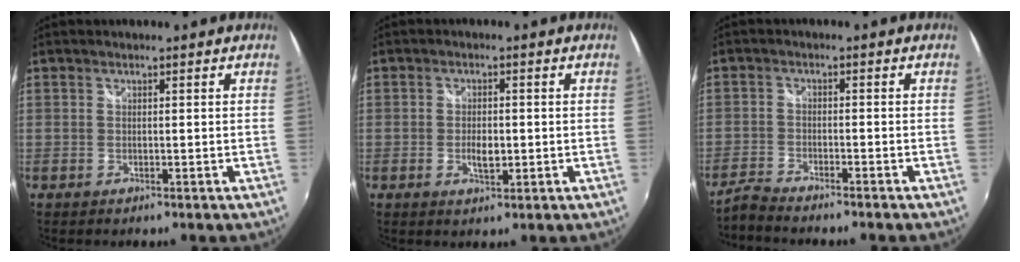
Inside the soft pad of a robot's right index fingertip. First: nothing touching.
{"total": 3.5, "force": [-0.7, 1.8, 3.0], "torque": [-0.053, -0.003, -0.012]}
{"total": 4.3, "force": [-4.1, 0.3, 1.3], "torque": [-0.049, -0.009, -0.081]}